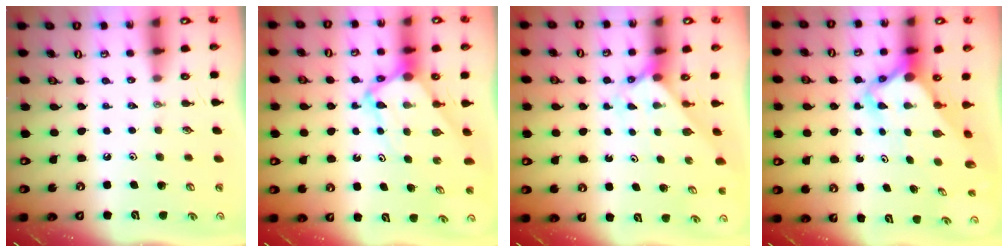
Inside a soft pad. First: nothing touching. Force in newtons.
{"total": 6.4, "press": 6.4, "slide": 0.6}
{"total": 2.1, "press": 2.1, "slide": 0.2}
{"total": 5.1, "press": 5.0, "slide": 0.4}